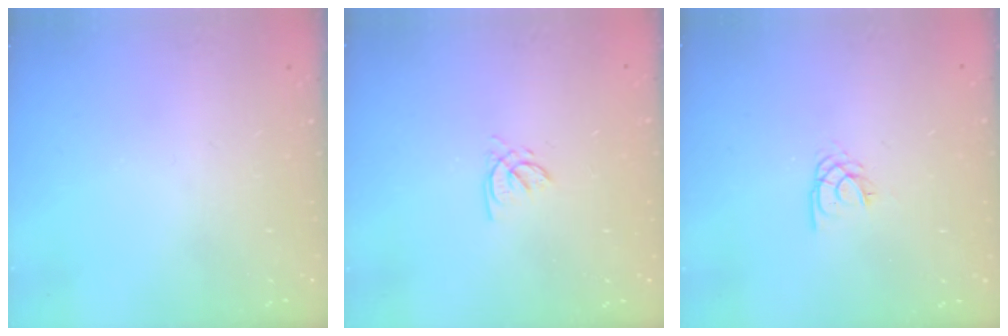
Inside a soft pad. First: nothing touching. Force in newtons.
{"total": 1.5, "press": 1.5, "slide": 0.2}
{"total": 2.2, "press": 2.2, "slide": 0.4}